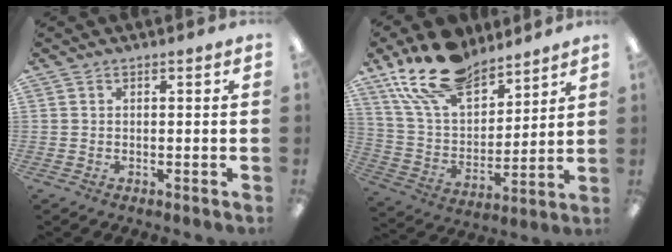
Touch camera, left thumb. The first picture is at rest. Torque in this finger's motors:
{"motor_torque": [0.35, 0.26, 1.42, -1.35, 0.39]}